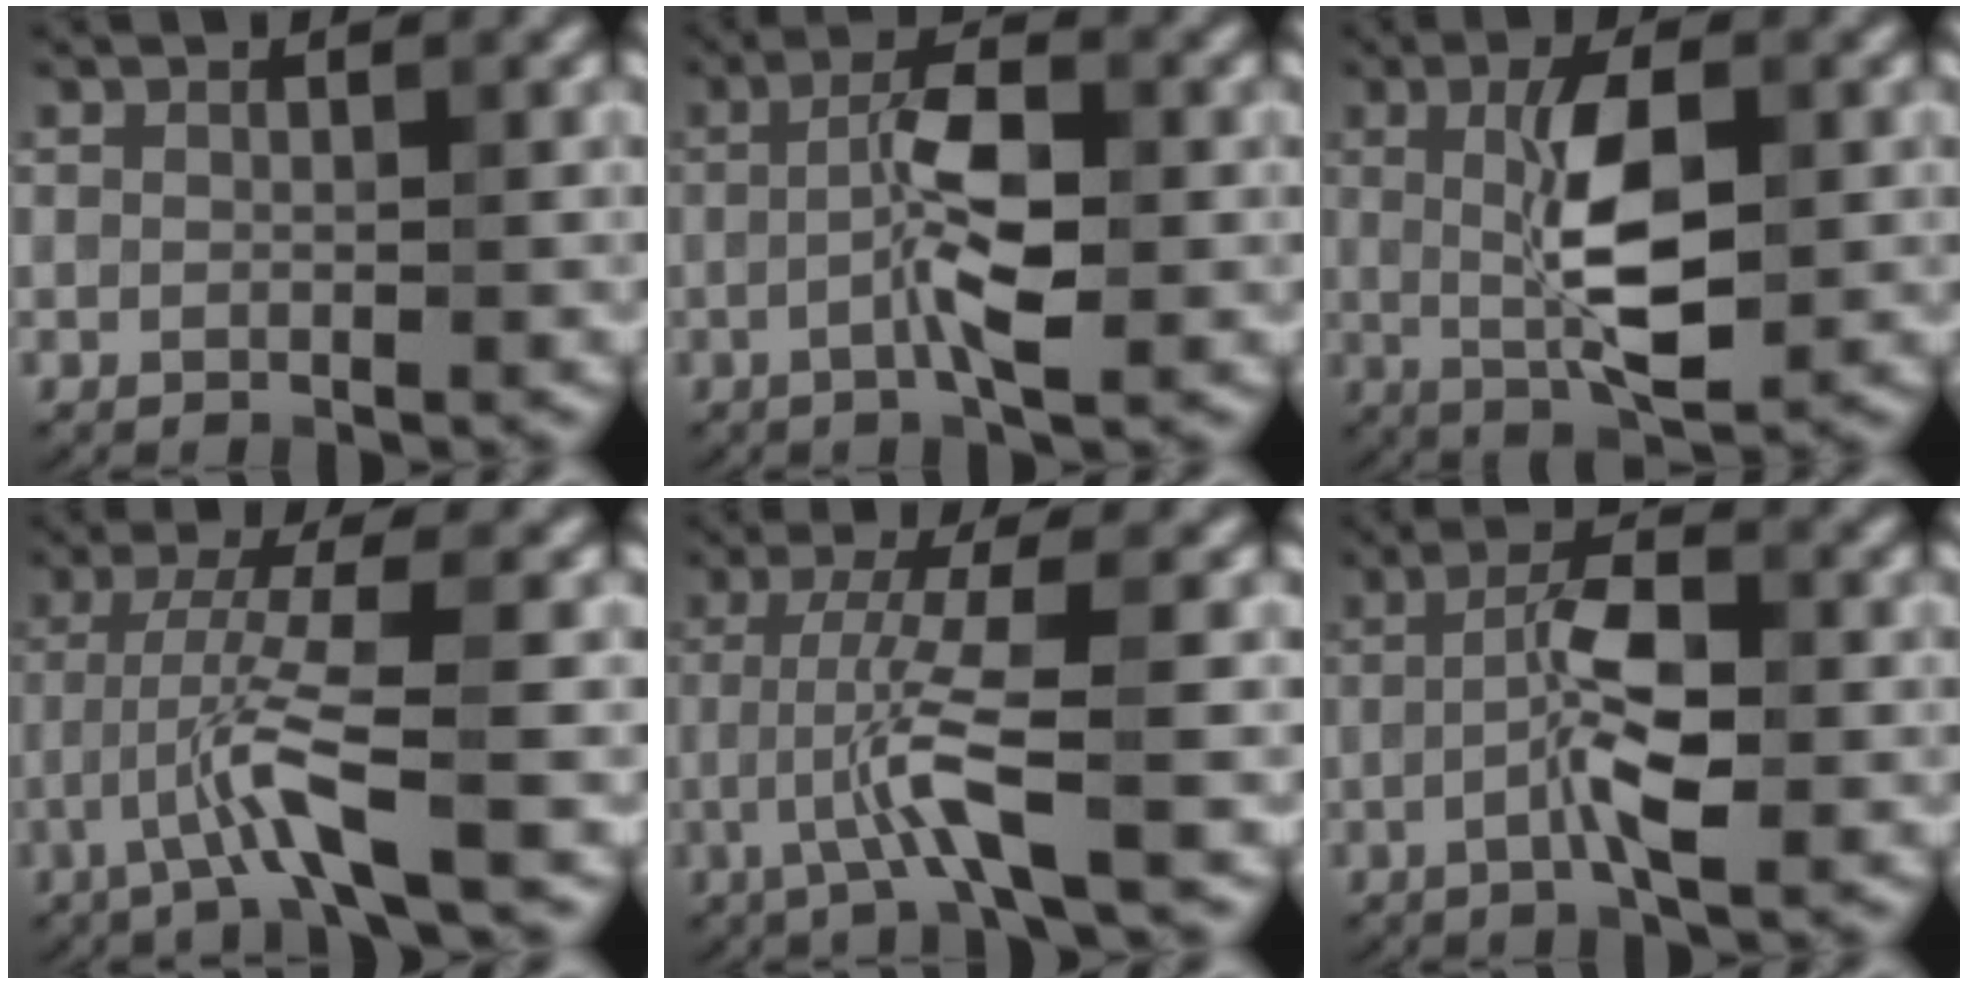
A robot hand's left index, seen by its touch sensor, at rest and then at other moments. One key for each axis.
{"total": 5.0, "fx": -0.9, "fy": 1.2, "fz": 4.8, "tx": -0.095, "ty": 0.008, "tz": -0.023}
{"total": 6.8, "fx": 0.3, "fy": 2.2, "fz": 6.5, "tx": -0.120, "ty": -0.001, "tz": 0.004}
{"total": 4.4, "fx": -1.9, "fy": -0.4, "fz": 3.9, "tx": -0.086, "ty": 0.008, "tz": -0.042}
{"total": 4.3, "fx": -1.3, "fy": 0.0, "fz": 4.1, "tx": -0.087, "ty": 0.007, "tz": -0.030}
{"total": 4.7, "fx": -1.1, "fy": 1.1, "fz": 4.4, "tx": -0.088, "ty": 0.009, "tz": -0.028}